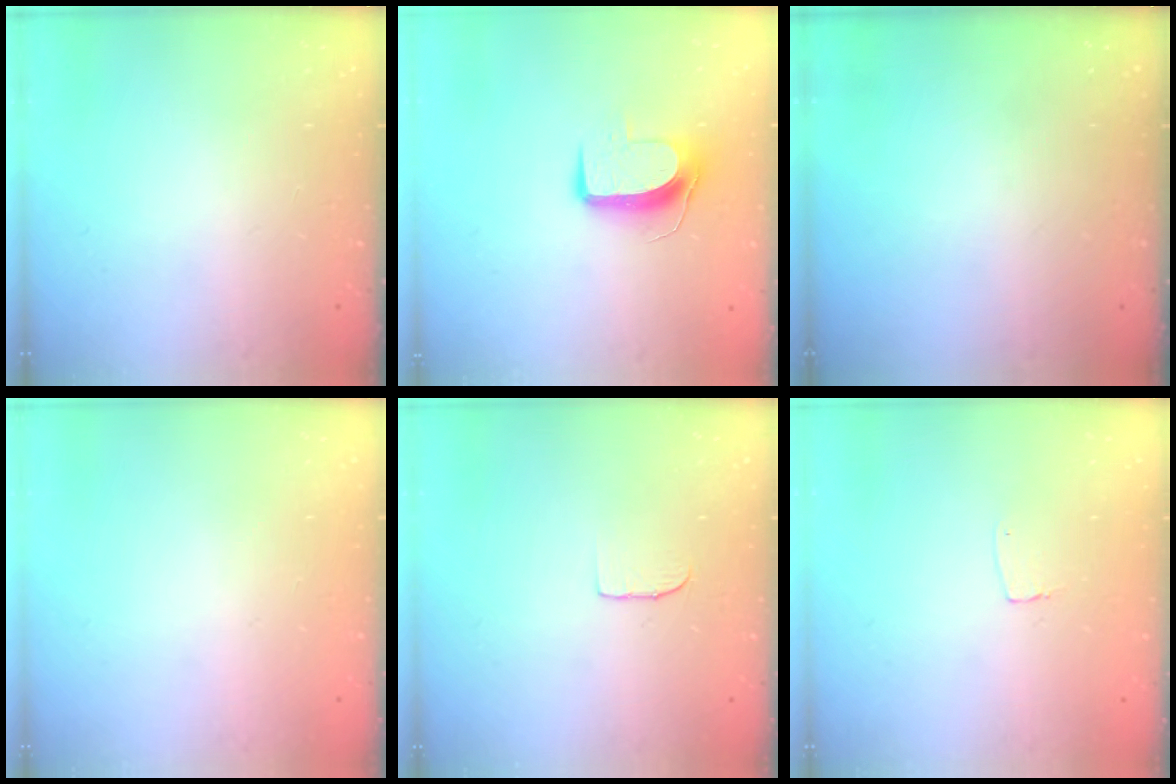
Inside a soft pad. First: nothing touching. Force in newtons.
{"total": 9.5, "press": 9.5, "slide": 0.3}
{"total": 0.0}
{"total": 0.7, "press": 0.6, "slide": 0.3}
{"total": 4.3, "press": 4.3, "slide": 0.3}
{"total": 3.5, "press": 3.5, "slide": 0.2}